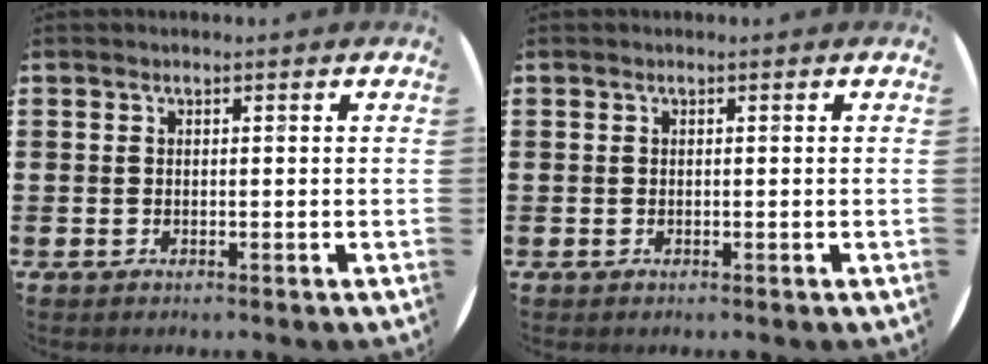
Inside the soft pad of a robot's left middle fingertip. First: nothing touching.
{"total": 0.0}